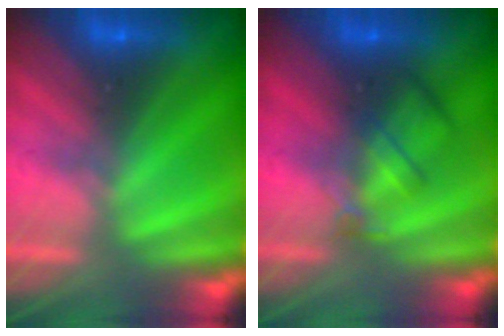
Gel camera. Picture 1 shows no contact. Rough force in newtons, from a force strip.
{"total": 2.4}